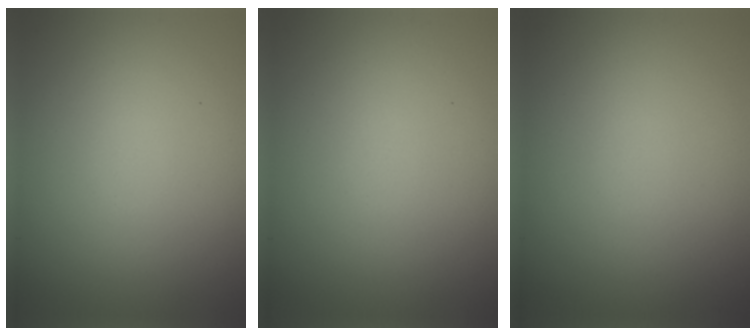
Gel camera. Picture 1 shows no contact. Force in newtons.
{"total": 0.0}
{"total": 0.0}